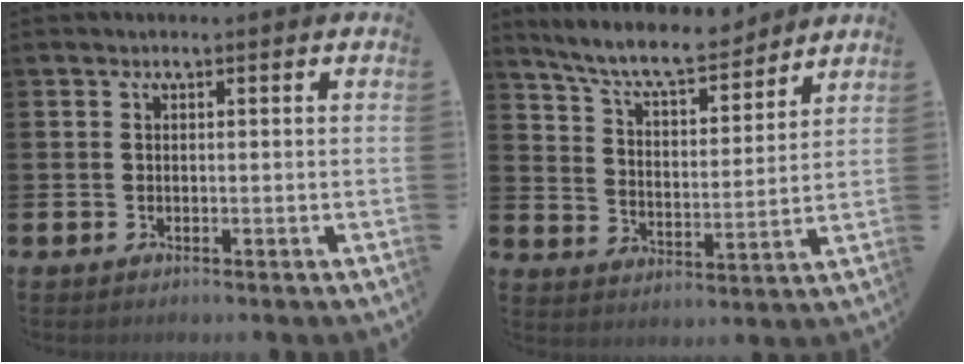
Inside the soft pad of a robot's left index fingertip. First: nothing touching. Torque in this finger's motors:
{"motor_torque": [1.03, -1.11, 0.50, 0.21]}